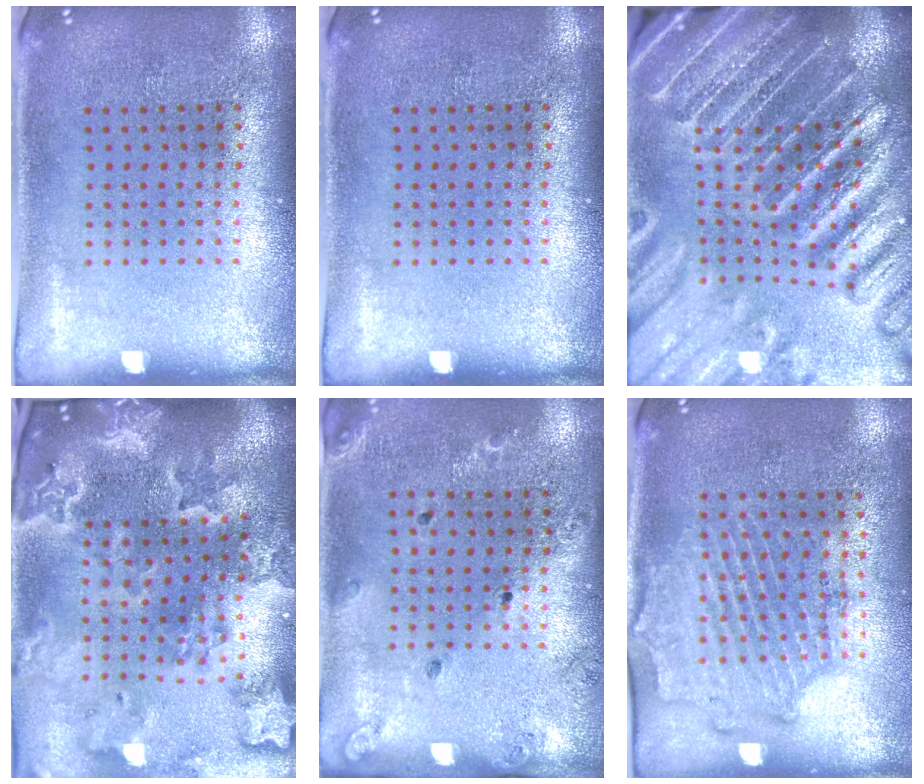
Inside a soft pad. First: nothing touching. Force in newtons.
{"total": 0.0}
{"total": 4.4, "press": 4.1, "slide": 1.5}
{"total": 4.1, "press": 3.5, "slide": 2.2}
{"total": 1.3, "press": 1.3, "slide": 0.3}
{"total": 1.7, "press": 1.5, "slide": 0.8}